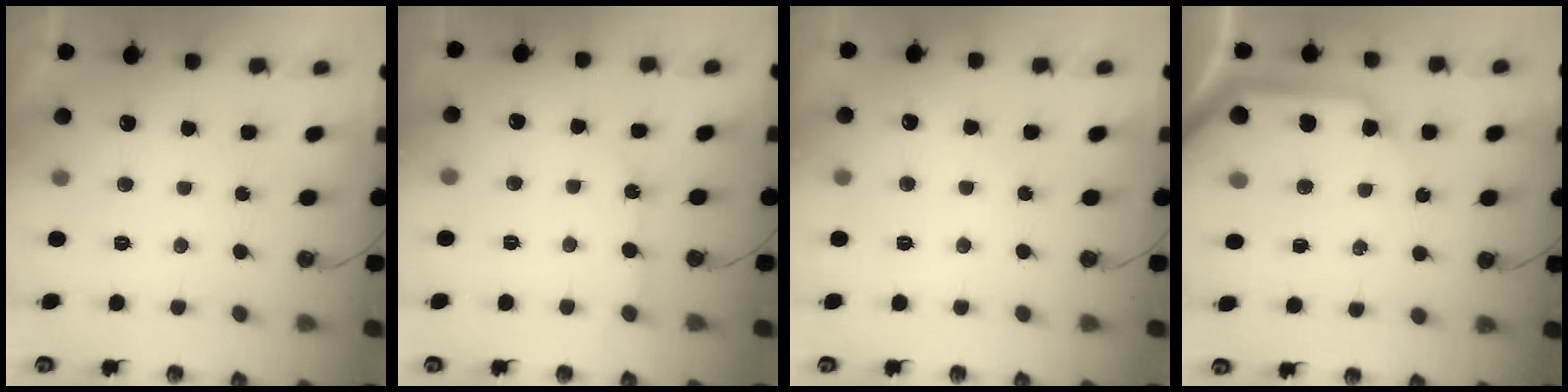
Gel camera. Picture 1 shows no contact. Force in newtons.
{"total": 3.8, "press": 3.7, "slide": 0.2}
{"total": 2.8, "press": 2.8, "slide": 0.5}
{"total": 11.9, "press": 11.8, "slide": 1.6}